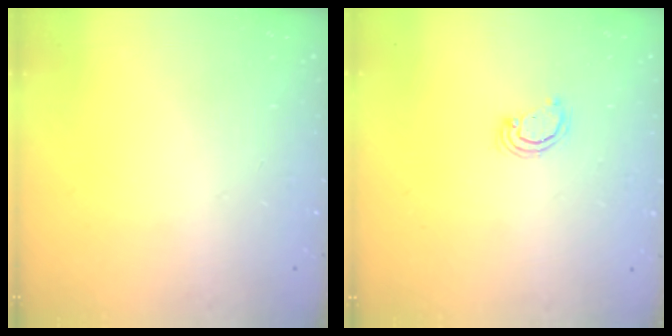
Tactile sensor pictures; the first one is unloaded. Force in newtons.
{"total": 2.3, "press": 2.3, "slide": 0.3}